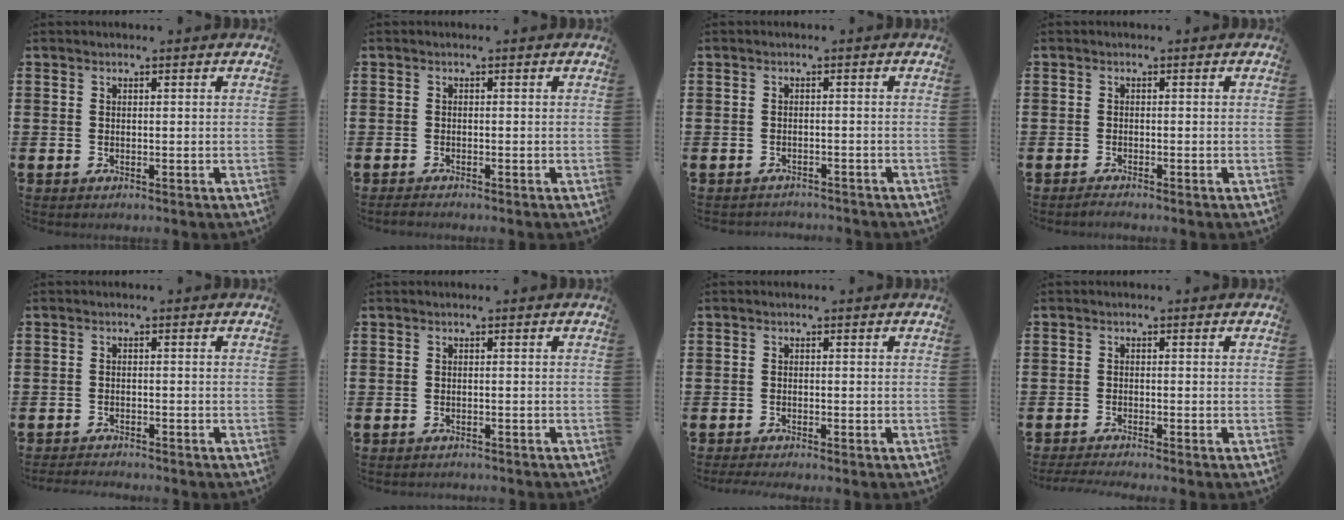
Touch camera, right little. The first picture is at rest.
{"total": 0.0}
{"total": 1.1, "force": [-1.1, 0.0, -0.1], "torque": [-0.001, 0.003, -0.024]}
{"total": 0.0}
{"total": 0.8, "force": [-0.8, -0.1, -0.2], "torque": [0.001, 0.004, -0.016]}
{"total": 0.6, "force": [-0.6, 0.0, 0.0], "torque": [-0.001, -0.002, -0.012]}
{"total": 0.0}
{"total": 0.6, "force": [-0.5, -0.1, 0.2], "torque": [-0.001, 0.001, -0.010]}